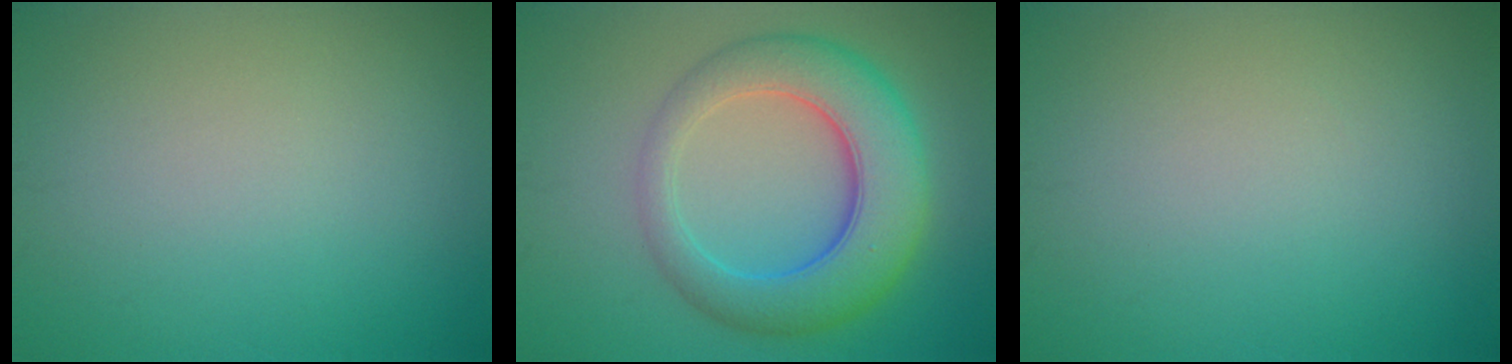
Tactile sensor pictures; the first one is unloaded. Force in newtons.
{"total": 8.0, "press": 8.0, "slide": 0.3}
{"total": 0.0}